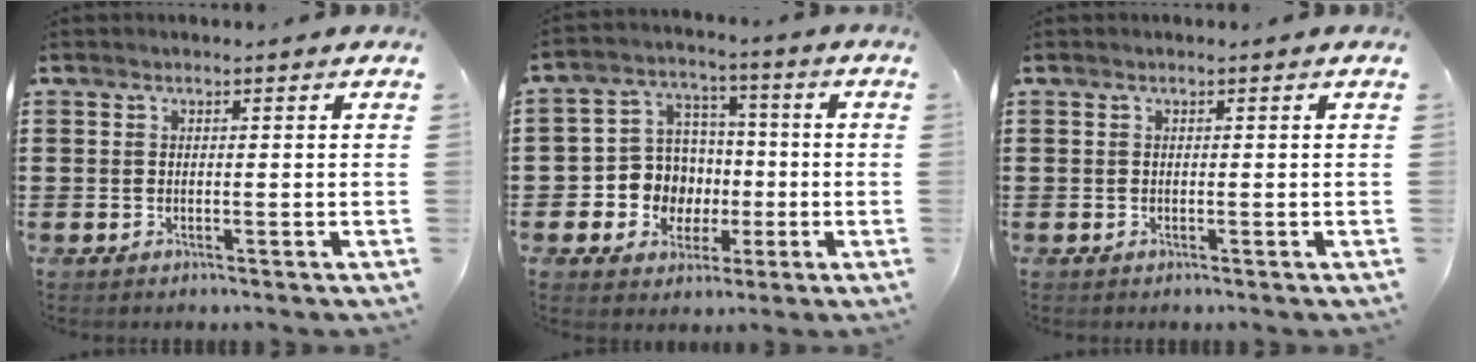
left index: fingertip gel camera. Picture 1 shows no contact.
{"total": 8.8, "force": [-0.9, 8.4, 2.3], "torque": [-0.087, 0.011, -0.006]}
{"total": 0.0}